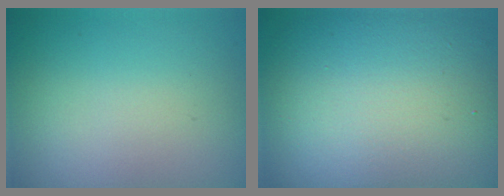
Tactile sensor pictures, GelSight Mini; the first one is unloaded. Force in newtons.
{"total": 17.3, "press": 17.3, "slide": 1.2}